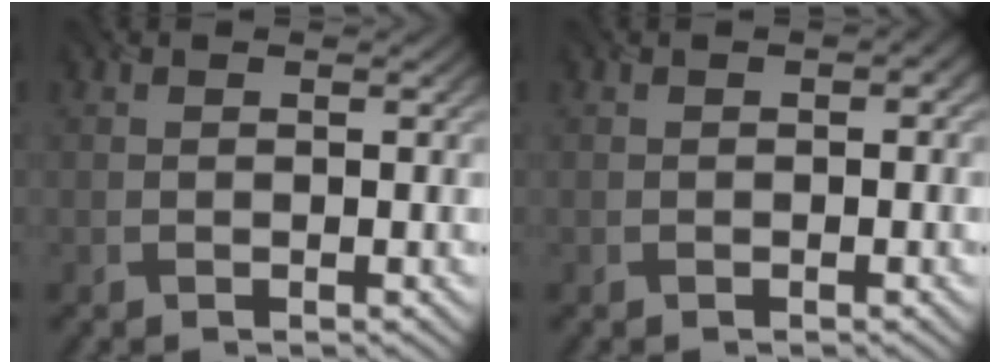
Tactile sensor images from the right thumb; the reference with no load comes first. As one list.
[{"total": 1.2, "force": [0.1, 0.7, 0.9], "torque": [-0.013, -0.003, 0.005]}]